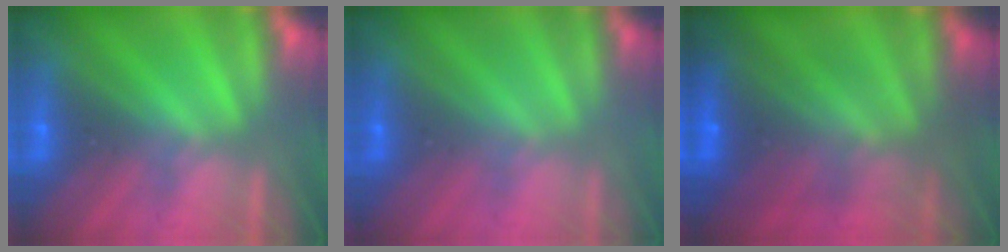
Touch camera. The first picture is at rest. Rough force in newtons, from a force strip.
{"total": 2.3}
{"total": 7.6}